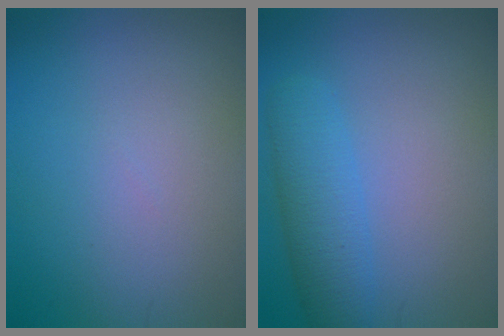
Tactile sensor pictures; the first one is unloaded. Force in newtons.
{"total": 4.0, "press": 4.0, "slide": 0.1}